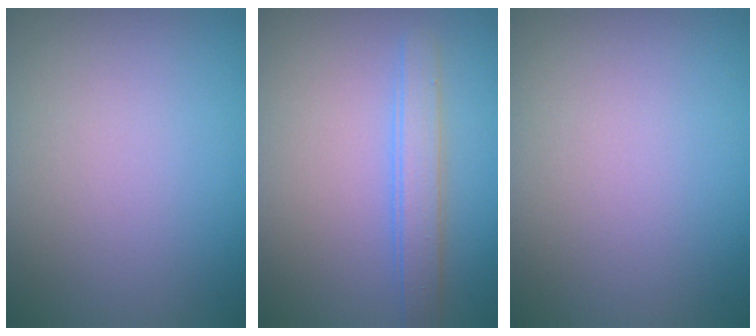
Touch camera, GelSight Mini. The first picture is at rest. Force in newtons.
{"total": 2.5, "press": 2.5, "slide": 0.1}
{"total": 0.0}